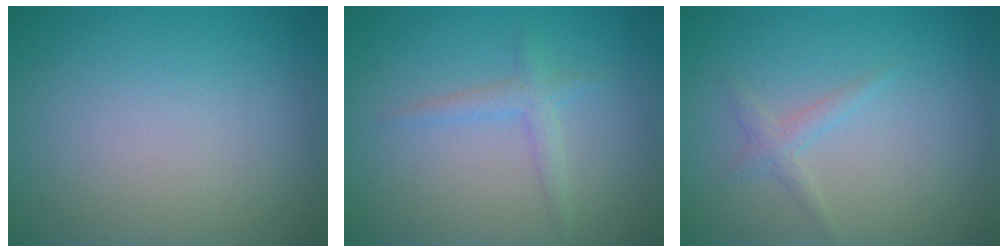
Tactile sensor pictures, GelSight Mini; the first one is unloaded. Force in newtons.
{"total": 1.6, "press": 1.6, "slide": 0.1}
{"total": 1.3, "press": 1.3, "slide": 0.1}